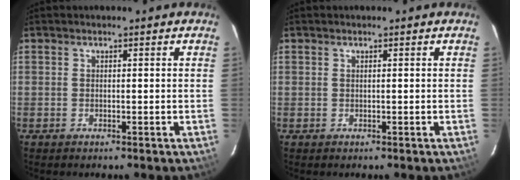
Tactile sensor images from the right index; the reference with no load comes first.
{"total": 0.0}